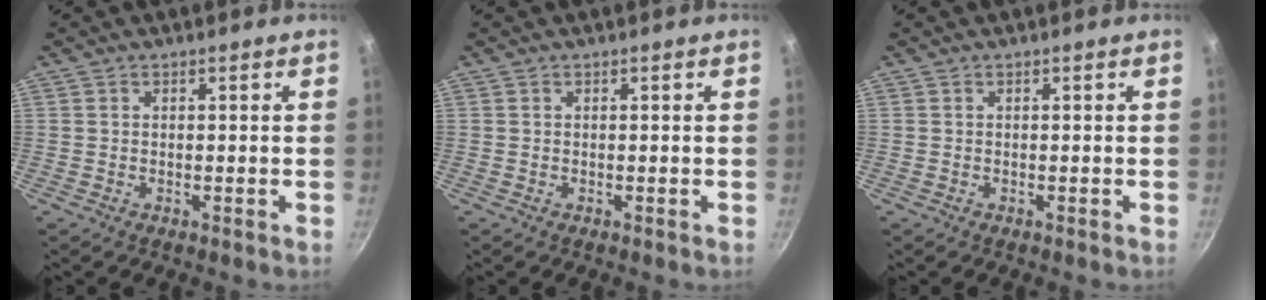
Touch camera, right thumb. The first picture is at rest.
{"total": 0.0}
{"total": 0.0}